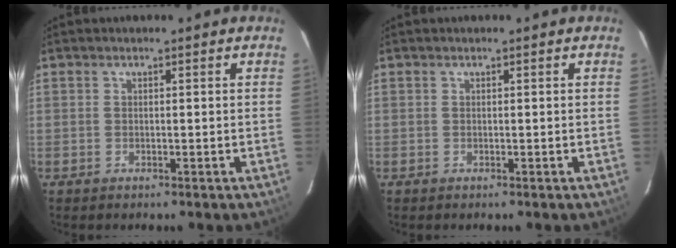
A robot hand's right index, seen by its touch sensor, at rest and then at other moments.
{"total": 0.0}